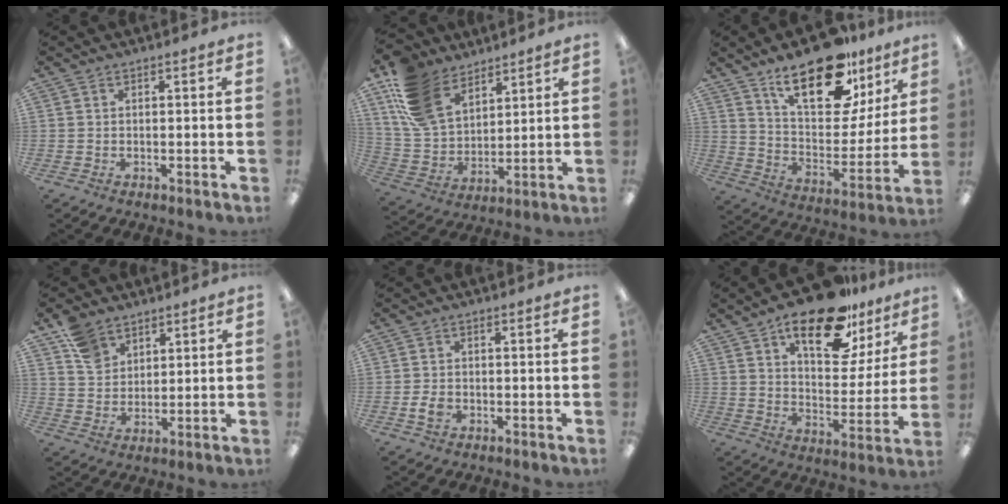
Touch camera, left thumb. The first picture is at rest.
{"total": 16.3, "force": [10.4, 10.3, 7.4], "torque": [-0.166, -0.032, 0.207]}
{"total": 23.2, "force": [15.2, 10.3, 14.2], "torque": [-0.219, -0.085, 0.261]}
{"total": 7.9, "force": [5.4, 5.2, 2.5], "torque": [-0.054, -0.011, 0.104]}
{"total": 2.9, "force": [-0.8, 2.1, 1.9], "torque": [-0.039, 0.003, -0.015]}
{"total": 20.1, "force": [13.8, 8.7, 11.8], "torque": [-0.178, -0.073, 0.230]}